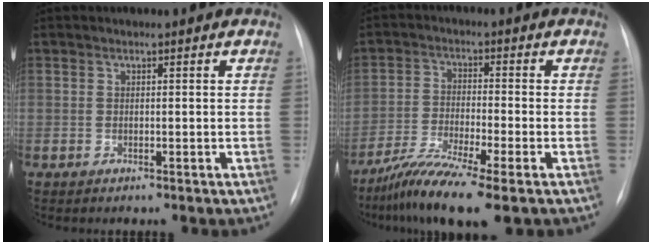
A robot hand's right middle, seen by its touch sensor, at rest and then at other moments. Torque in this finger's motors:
{"motor_torque": [1.14, -1.00, 0.27, 0.10]}